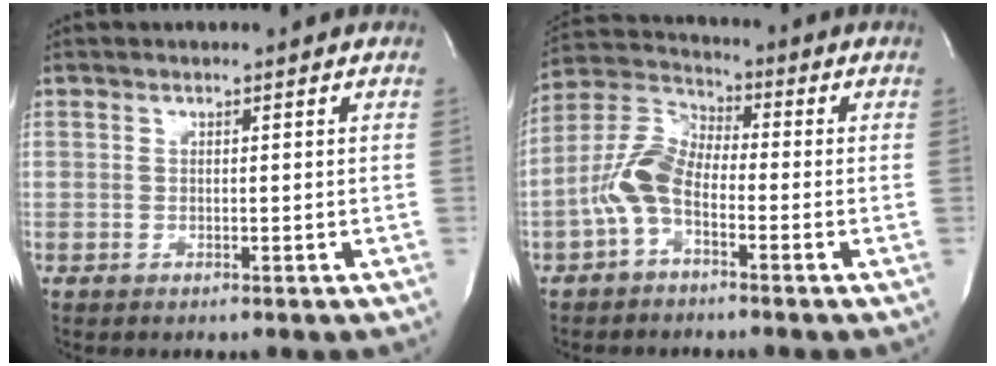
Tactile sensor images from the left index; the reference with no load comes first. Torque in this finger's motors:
{"motor_torque": [0.52, 0.49, 0.20, 0.07]}